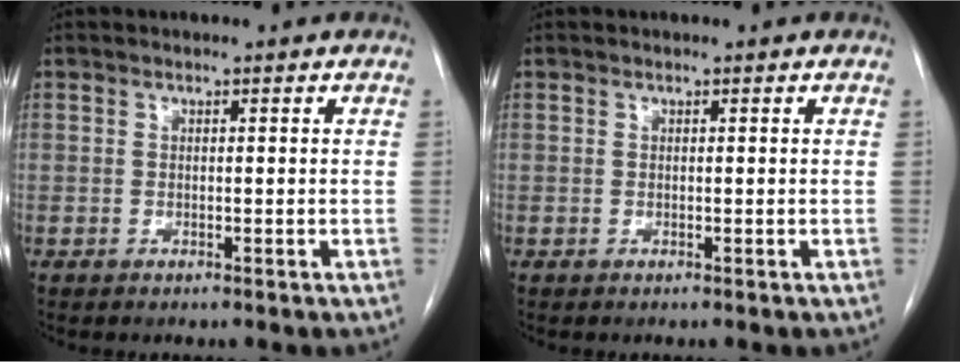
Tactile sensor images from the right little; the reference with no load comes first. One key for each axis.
{"total": 0.0}